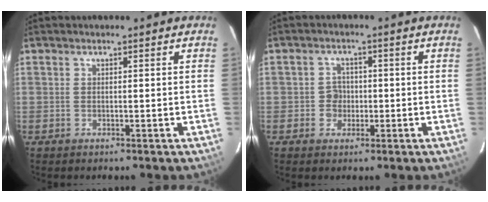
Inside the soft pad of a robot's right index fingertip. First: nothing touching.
{"total": 2.9, "force": [-0.6, 2.7, 1.1], "torque": [-0.013, 0.007, -0.009]}